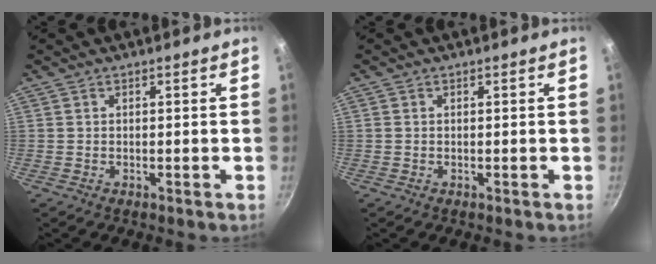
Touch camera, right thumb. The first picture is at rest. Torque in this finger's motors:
{"motor_torque": [0.09, -0.16, -0.11, 0.47, -0.03]}